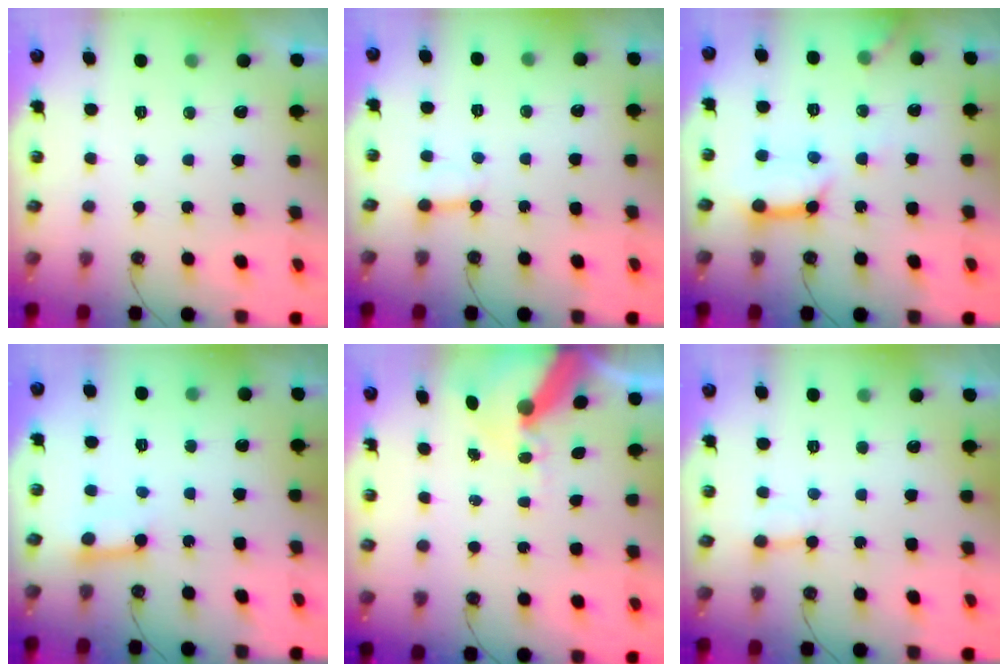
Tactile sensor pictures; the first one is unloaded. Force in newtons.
{"total": 3.4, "press": 3.4, "slide": 0.2}
{"total": 11.8, "press": 11.7, "slide": 1.3}
{"total": 4.8, "press": 4.8, "slide": 0.4}
{"total": 11.9, "press": 11.8, "slide": 1.7}
{"total": 4.9, "press": 4.8, "slide": 0.7}